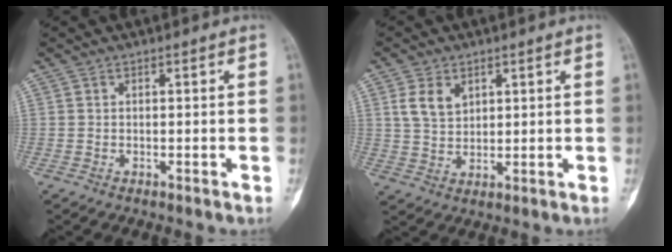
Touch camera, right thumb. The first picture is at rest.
{"total": 5.7, "force": [2.4, 3.9, 3.4], "torque": [-0.050, -0.009, 0.052]}